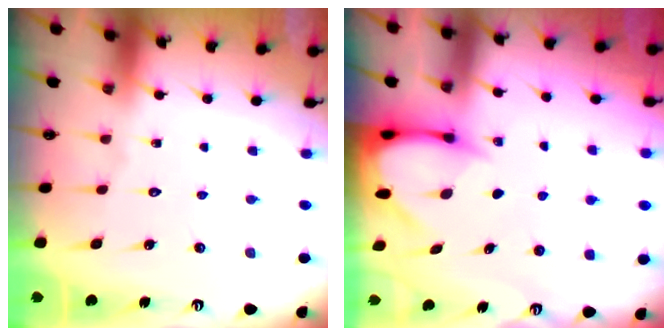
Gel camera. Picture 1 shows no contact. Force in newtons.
{"total": 3.7, "press": 3.7, "slide": 0.2}